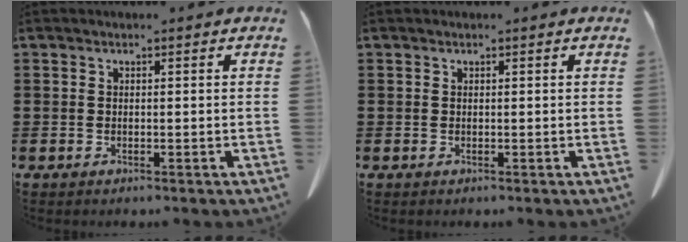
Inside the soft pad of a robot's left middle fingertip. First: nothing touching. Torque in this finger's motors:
{"motor_torque": [-0.59, 0.66, -0.12, -0.03]}